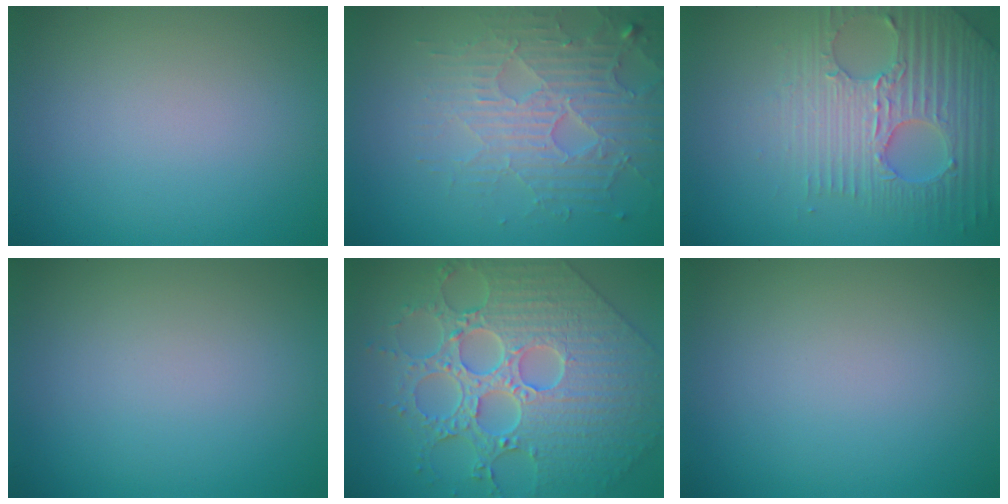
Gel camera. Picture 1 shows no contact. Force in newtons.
{"total": 4.1, "press": 4.1, "slide": 0.4}
{"total": 4.7, "press": 4.6, "slide": 1.2}
{"total": 0.0}
{"total": 9.3, "press": 7.0, "slide": 6.1}
{"total": 0.0}